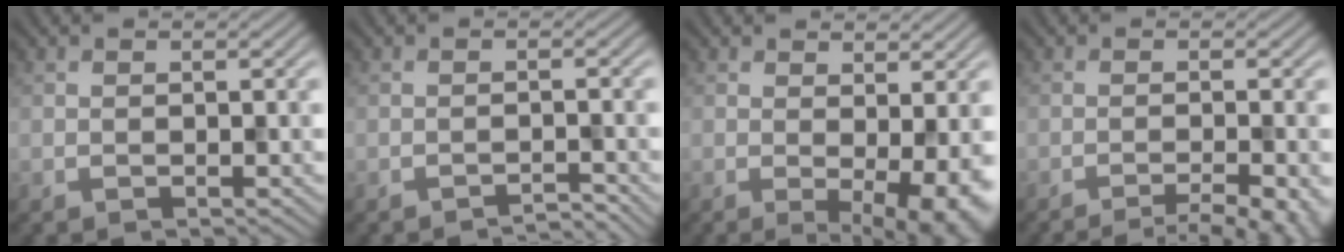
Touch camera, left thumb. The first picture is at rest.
{"total": 1.6, "force": [-1.5, 0.1, 0.6], "torque": [0.000, 0.007, -0.033]}
{"total": 6.1, "force": [-0.4, 1.6, 5.9], "torque": [-0.085, -0.010, 0.002]}
{"total": 6.2, "force": [-4.2, 1.2, 4.4], "torque": [-0.059, 0.000, -0.059]}